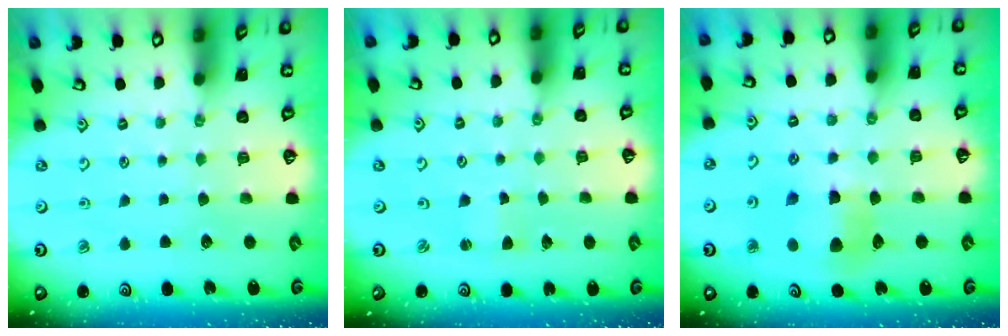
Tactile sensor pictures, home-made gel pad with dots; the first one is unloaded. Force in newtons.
{"total": 2.2, "press": 2.2, "slide": 0.2}
{"total": 8.0, "press": 8.0, "slide": 0.6}